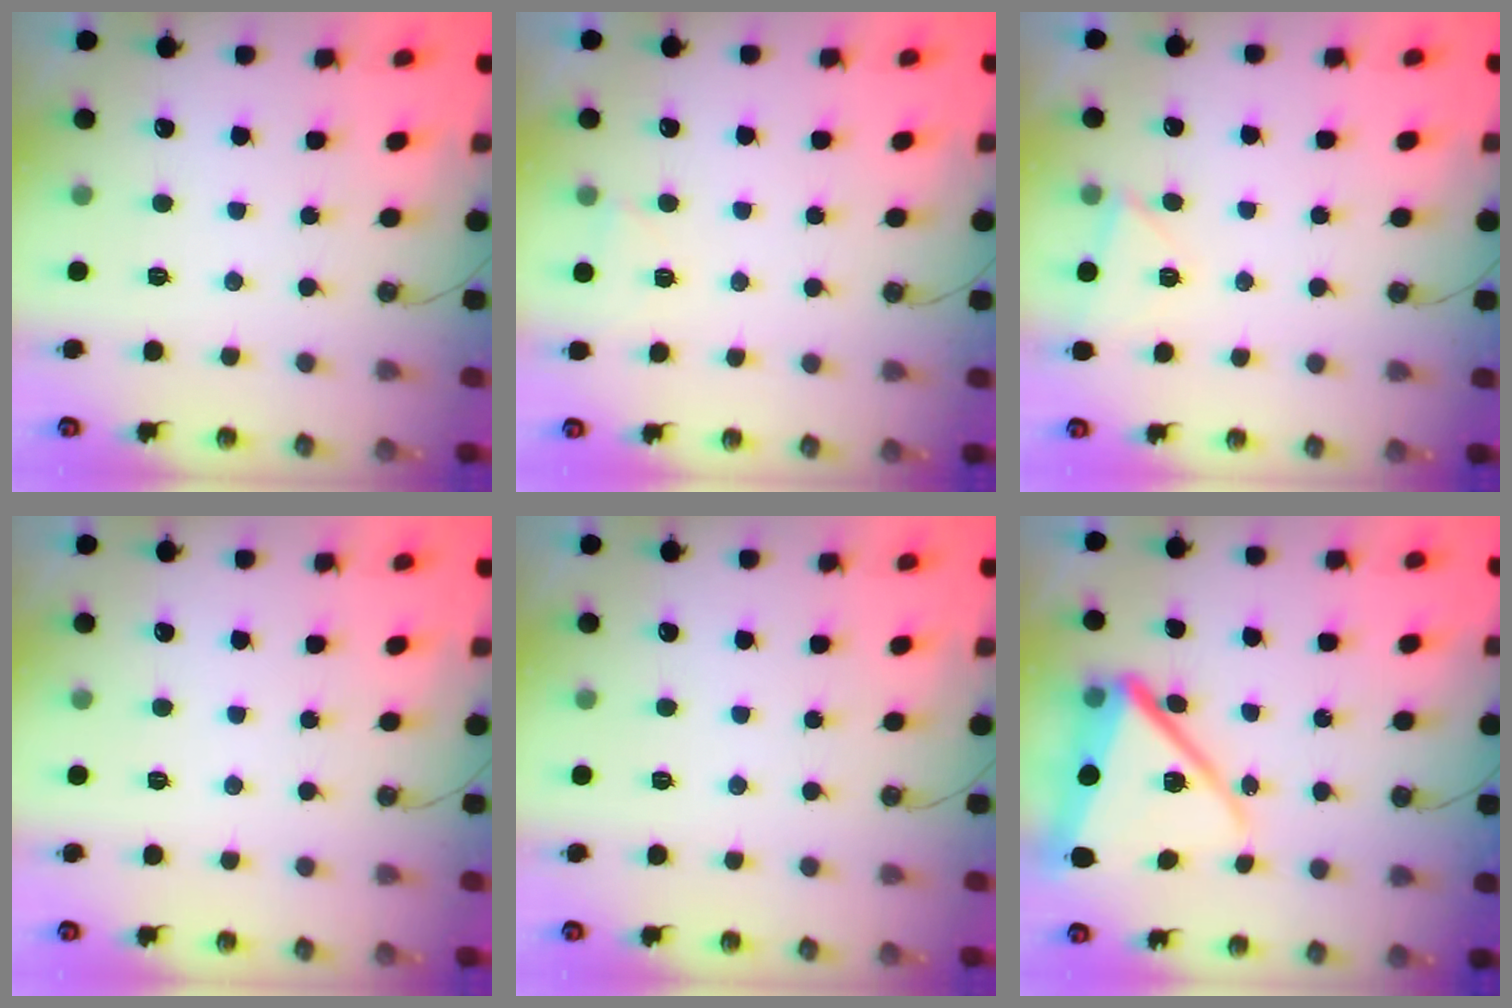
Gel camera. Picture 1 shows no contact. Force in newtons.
{"total": 1.8, "press": 1.6, "slide": 0.8}
{"total": 4.0, "press": 2.3, "slide": 3.2}
{"total": 0.0}
{"total": 0.0}
{"total": 15.3, "press": 15.3, "slide": 1.5}